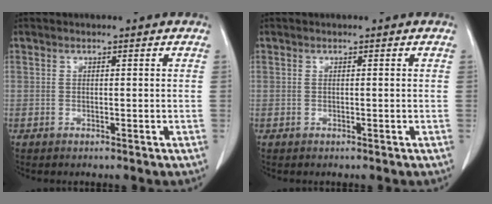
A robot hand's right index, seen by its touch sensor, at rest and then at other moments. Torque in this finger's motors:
{"motor_torque": [-0.13, 0.10, -0.03, -0.01]}